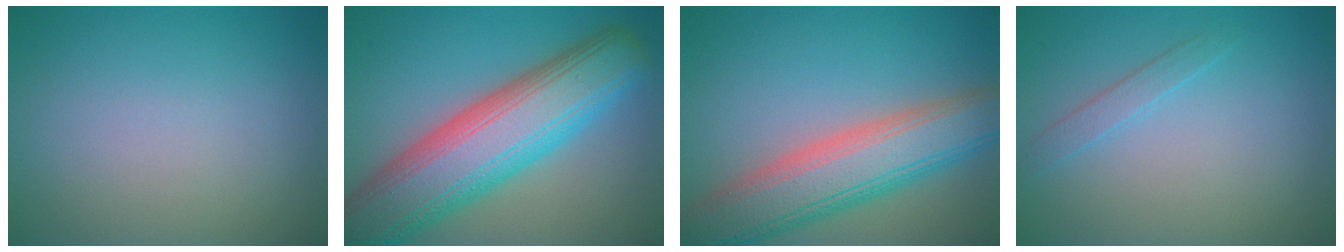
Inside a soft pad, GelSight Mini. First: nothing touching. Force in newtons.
{"total": 12.1, "press": 12.1, "slide": 0.7}
{"total": 8.5, "press": 8.5, "slide": 0.3}
{"total": 1.3, "press": 1.3, "slide": 0.0}